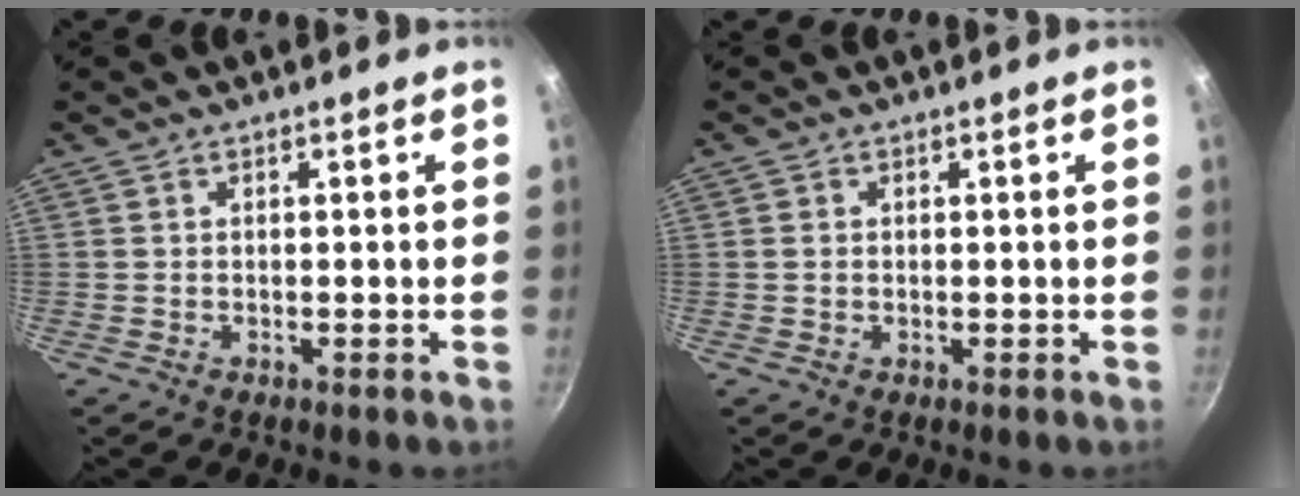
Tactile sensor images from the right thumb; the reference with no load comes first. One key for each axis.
{"total": 0.9, "fx": 0.1, "fy": 0.8, "fz": 0.4, "tx": -0.006, "ty": 0.003, "tz": 0.001}